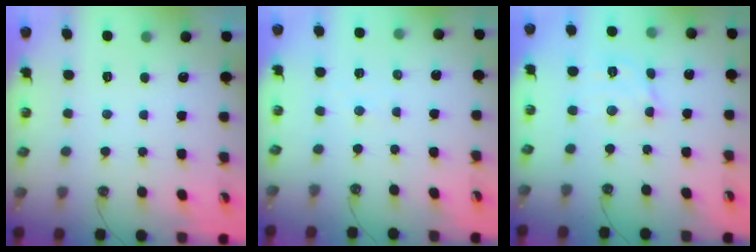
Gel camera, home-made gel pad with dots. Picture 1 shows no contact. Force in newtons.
{"total": 2.9, "press": 2.9, "slide": 0.4}
{"total": 6.1, "press": 6.1, "slide": 0.3}